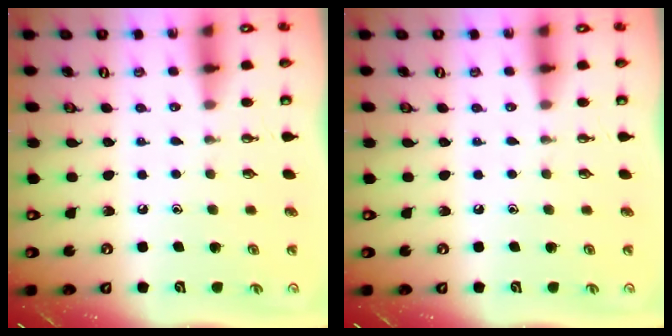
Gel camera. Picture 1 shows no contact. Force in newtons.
{"total": 0.0}